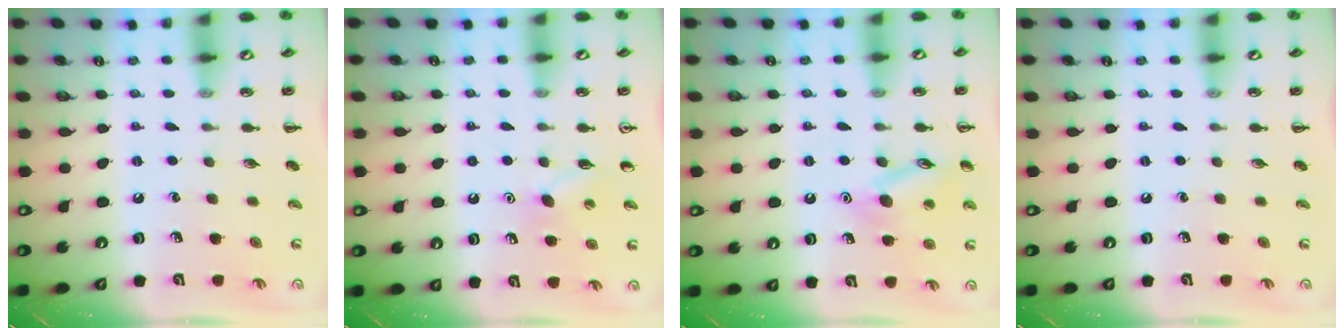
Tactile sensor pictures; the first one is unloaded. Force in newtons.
{"total": 5.8, "press": 5.6, "slide": 1.5}
{"total": 11.1, "press": 11.1, "slide": 0.9}
{"total": 0.0}